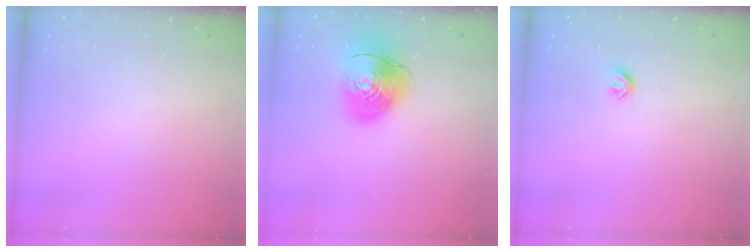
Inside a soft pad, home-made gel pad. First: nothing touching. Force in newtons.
{"total": 12.8, "press": 12.6, "slide": 2.1}
{"total": 5.3, "press": 5.2, "slide": 0.7}